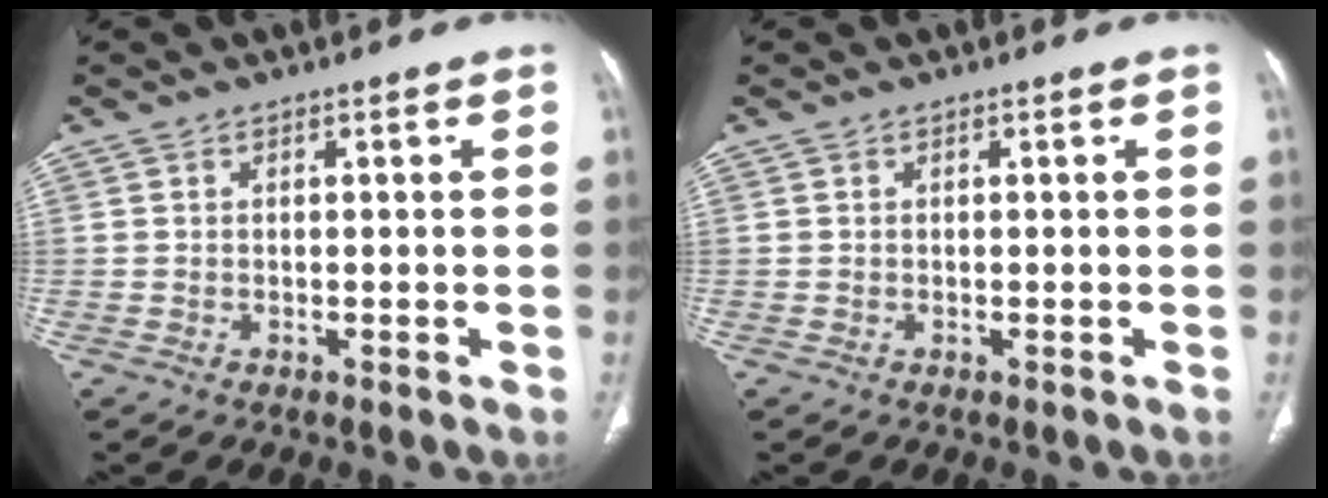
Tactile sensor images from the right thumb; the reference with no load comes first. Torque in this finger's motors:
{"motor_torque": [0.08, 0.08, -0.06, 0.06, 0.00]}